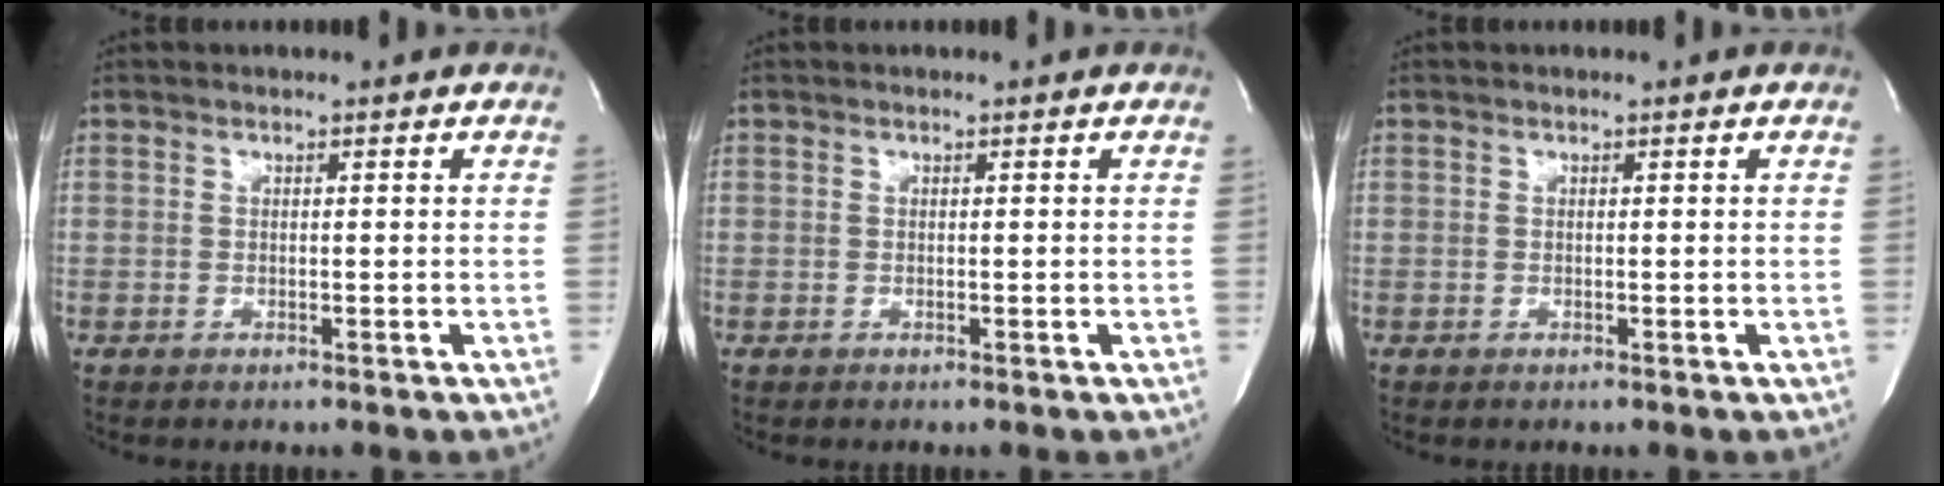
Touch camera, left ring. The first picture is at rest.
{"total": 0.0}
{"total": 0.0}